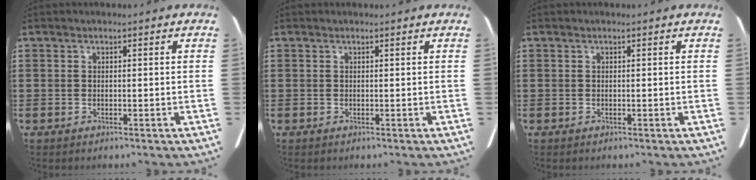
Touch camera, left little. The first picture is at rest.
{"total": 0.0}
{"total": 0.0}